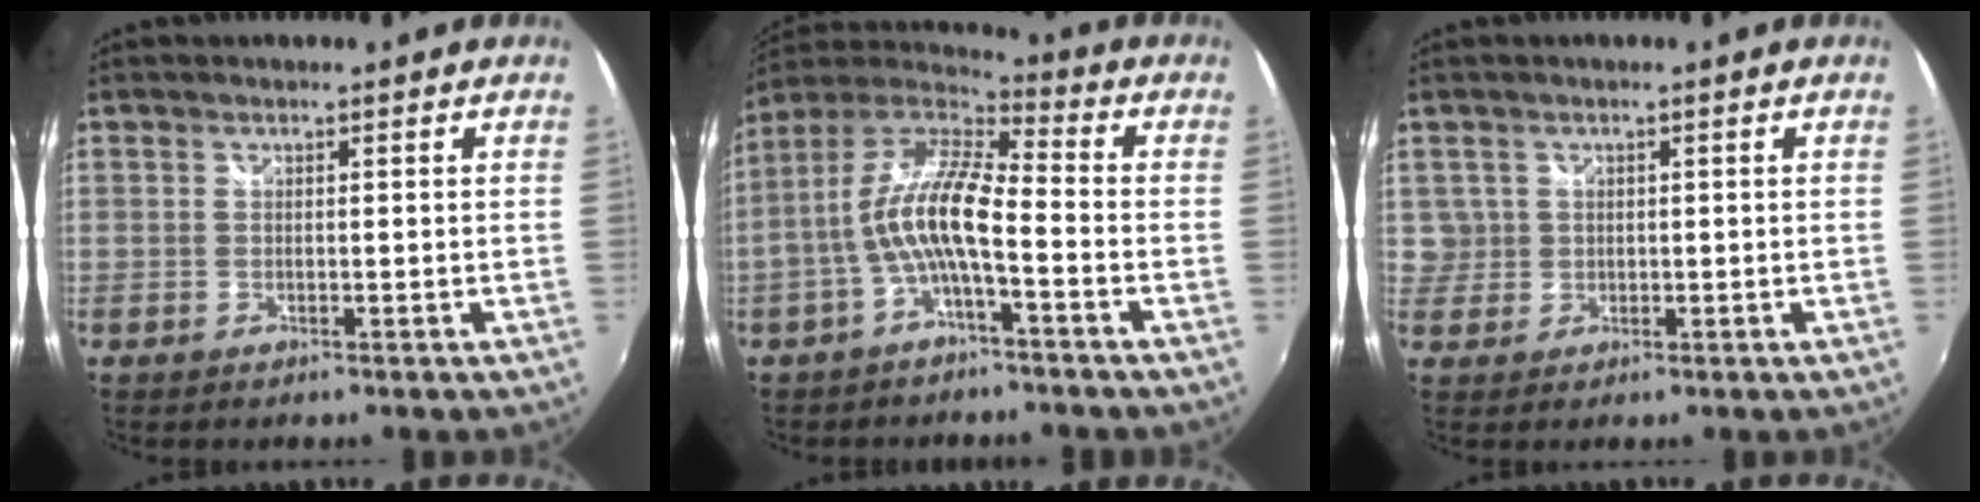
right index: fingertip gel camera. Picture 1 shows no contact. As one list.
[{"total": 11.9, "force": [-2.8, 3.0, 11.1], "torque": [-0.227, 0.014, -0.054]}, {"total": 3.3, "force": [0.7, 3.2, 0.1], "torque": [0.010, 0.011, 0.013]}]